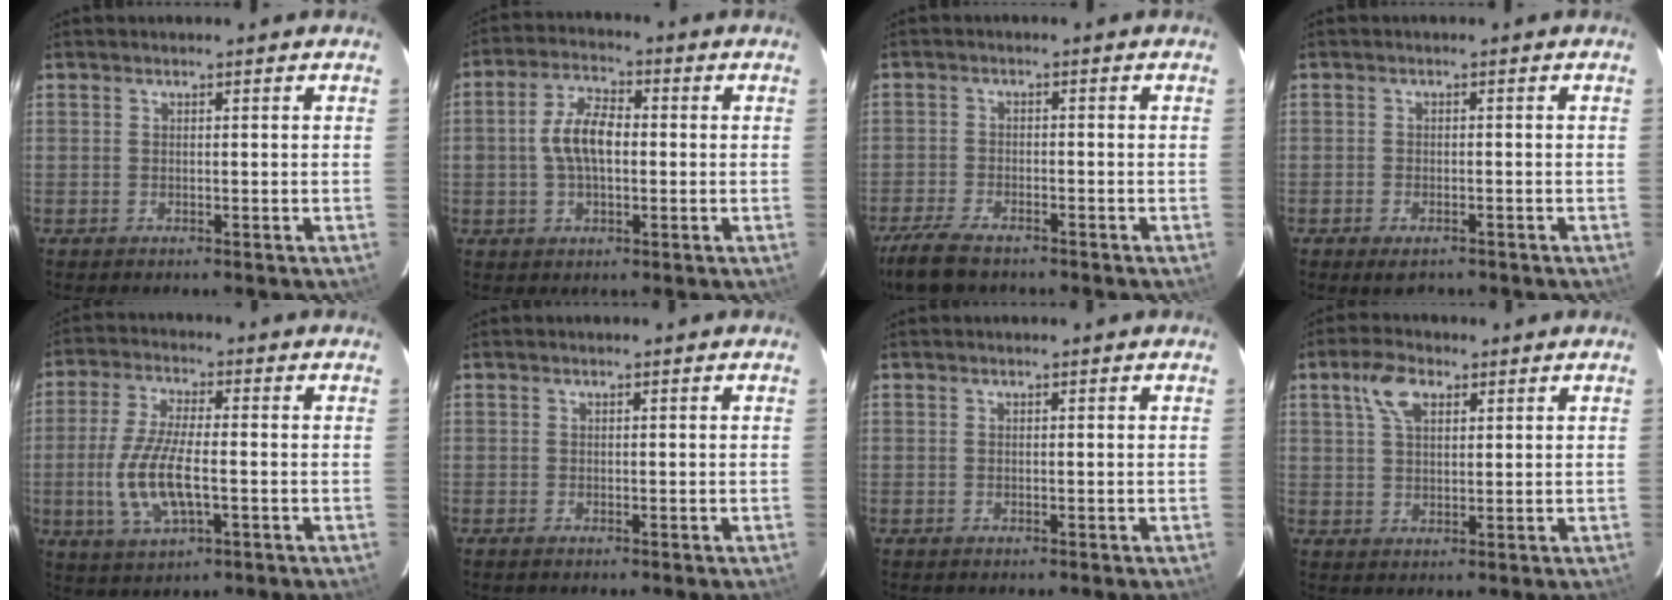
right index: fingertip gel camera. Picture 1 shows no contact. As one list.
[{"total": 7.7, "force": [-0.1, 4.1, 6.6], "torque": [-0.131, 0.015, 0.000]}, {"total": 8.0, "force": [-6.4, 2.7, 4.1], "torque": [-0.119, -0.021, -0.122]}, {"total": 3.3, "force": [-2.3, 1.8, 1.7], "torque": [-0.036, -0.007, -0.036]}, {"total": 11.0, "force": [-2.3, 4.0, 10.0], "torque": [-0.210, -0.008, -0.041]}, {"total": 0.0}, {"total": 0.0}, {"total": 6.1, "force": [2.9, 3.2, 4.3], "torque": [-0.083, 0.016, 0.055]}]